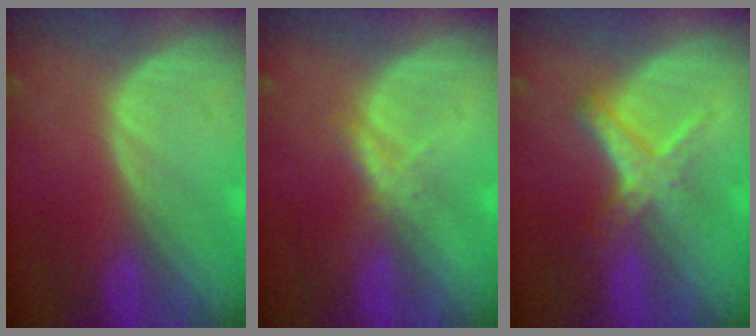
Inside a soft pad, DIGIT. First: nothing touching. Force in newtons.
{"total": 2.1, "press": 2.1, "slide": 0.2}
{"total": 5.6, "press": 5.4, "slide": 1.5}